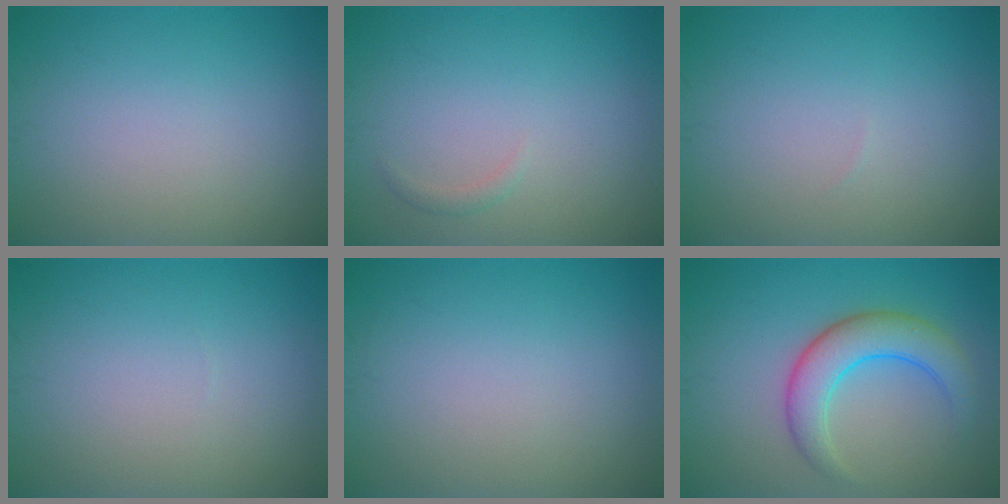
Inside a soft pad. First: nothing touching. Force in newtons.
{"total": 0.7, "press": 0.7, "slide": 0.0}
{"total": 0.0}
{"total": 0.0}
{"total": 0.0}
{"total": 5.2, "press": 5.2, "slide": 0.1}